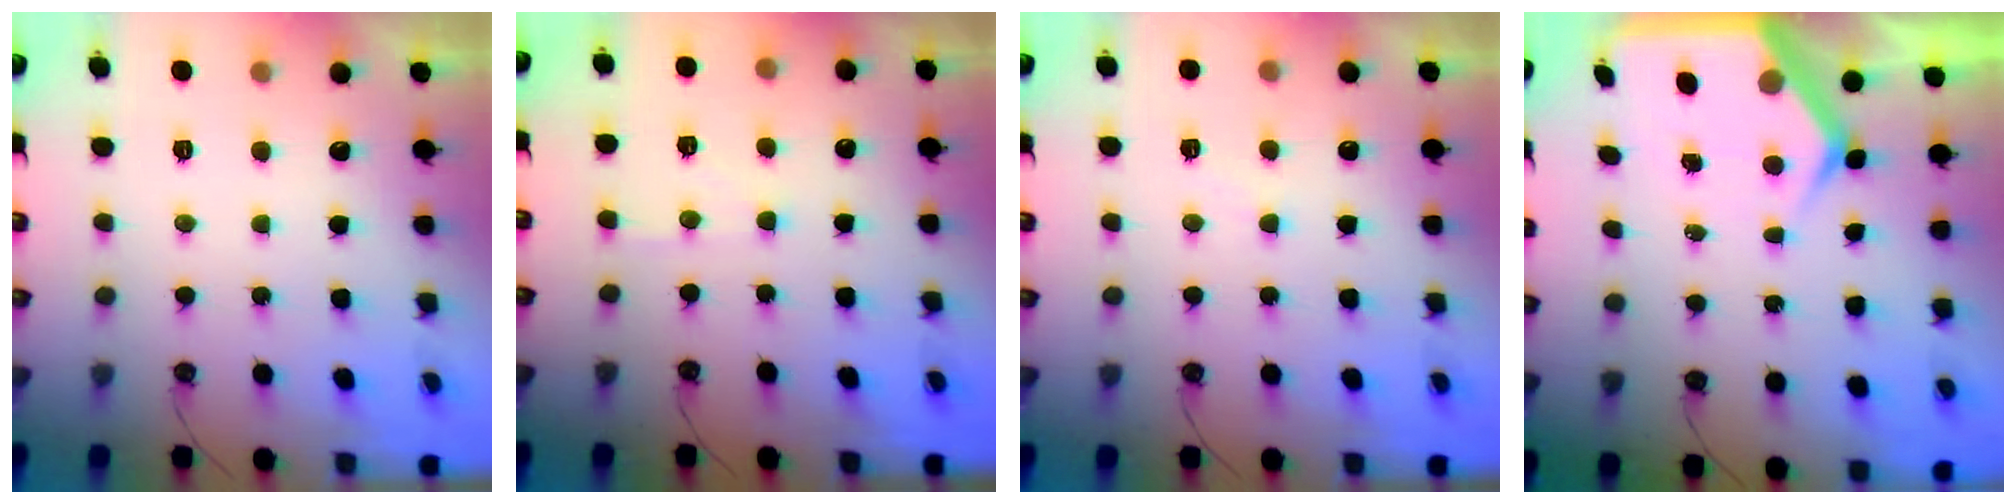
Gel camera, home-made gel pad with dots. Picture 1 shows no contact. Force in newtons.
{"total": 4.5, "press": 4.4, "slide": 0.7}
{"total": 5.8, "press": 5.8, "slide": 0.7}
{"total": 7.8, "press": 7.7, "slide": 1.3}